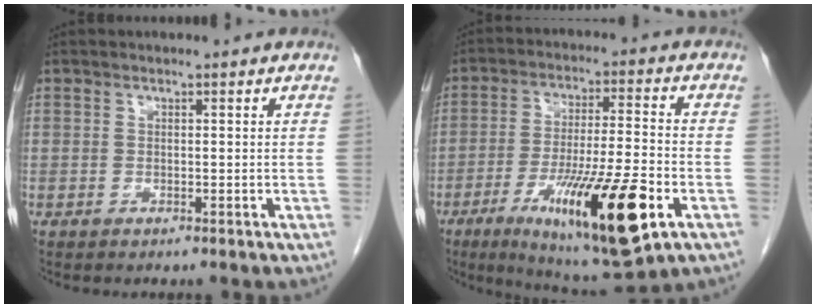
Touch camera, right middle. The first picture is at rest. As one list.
[{"total": 18.8, "force": [-7.8, 2.2, 16.9], "torque": [-0.279, -0.030, -0.119]}]